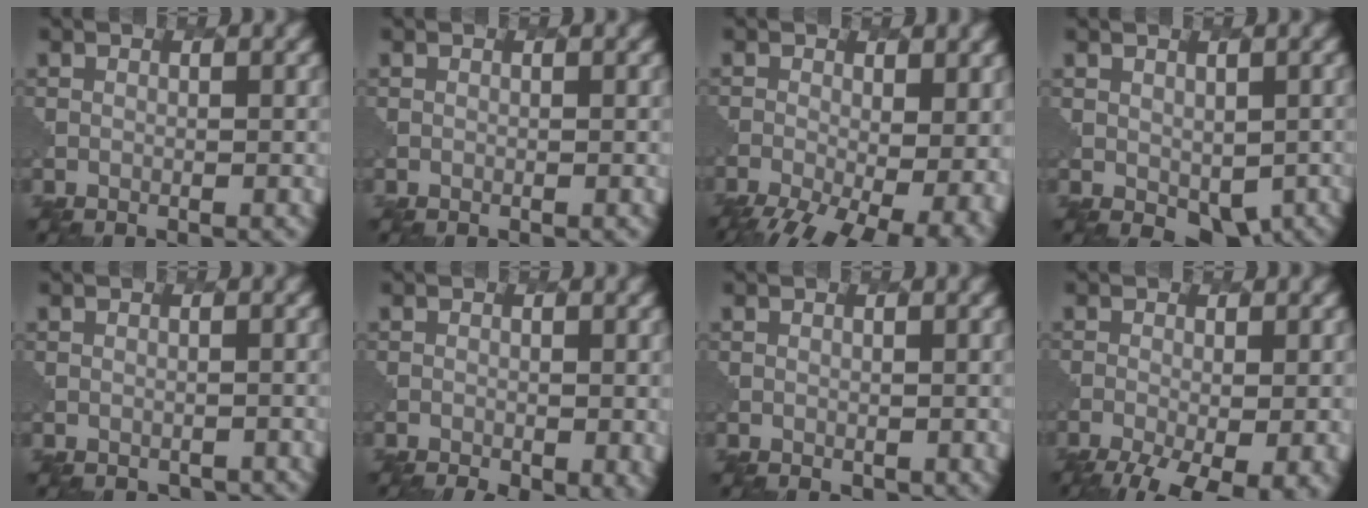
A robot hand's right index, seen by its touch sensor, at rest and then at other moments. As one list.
[{"total": 0.0}, {"total": 12.1, "force": [-5.6, 5.9, 8.9], "torque": [-0.135, -0.042, -0.062]}, {"total": 4.1, "force": [0.0, 3.0, 2.8], "torque": [-0.047, -0.019, 0.011]}, {"total": 1.0, "force": [-0.4, 0.8, 0.2], "torque": [-0.003, -0.002, -0.001]}, {"total": 5.8, "force": [-2.3, 3.0, 4.5], "torque": [-0.041, -0.007, -0.019]}, {"total": 1.3, "force": [0.2, 0.9, 0.9], "torque": [-0.012, -0.007, 0.006]}, {"total": 8.4, "force": [-4.4, 3.2, 6.4], "torque": [-0.106, -0.032, -0.059]}]